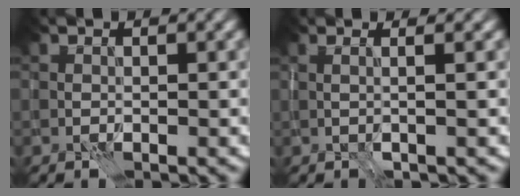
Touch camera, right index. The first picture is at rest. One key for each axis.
{"total": 2.8, "fx": 0.6, "fy": 1.0, "fz": 2.5, "tx": -0.024, "ty": 0.011, "tz": -0.019}